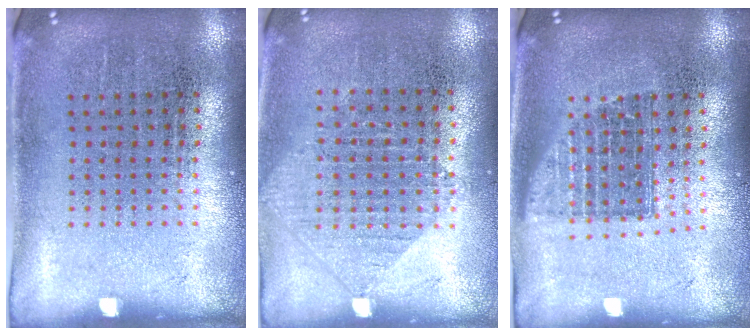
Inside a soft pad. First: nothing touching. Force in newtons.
{"total": 0.9, "press": 0.9, "slide": 0.2}
{"total": 1.5, "press": 1.2, "slide": 0.9}